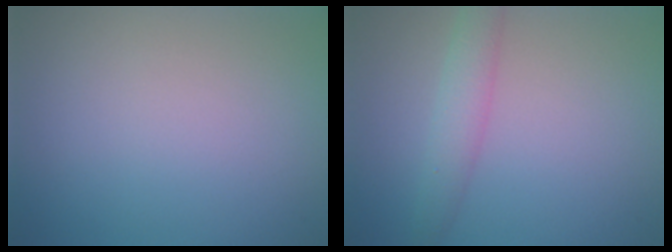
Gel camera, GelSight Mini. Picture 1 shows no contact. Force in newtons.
{"total": 2.8, "press": 2.8, "slide": 0.1}